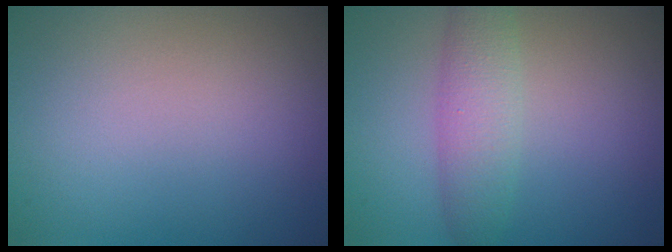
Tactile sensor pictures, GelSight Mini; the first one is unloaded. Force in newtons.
{"total": 3.4, "press": 3.4, "slide": 0.1}